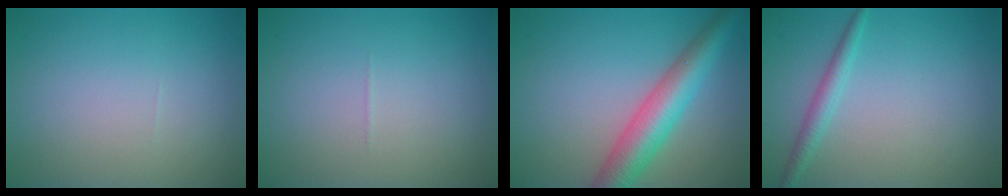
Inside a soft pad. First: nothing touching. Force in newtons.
{"total": 0.0}
{"total": 6.2, "press": 6.2, "slide": 0.1}
{"total": 1.8, "press": 1.8, "slide": 0.0}